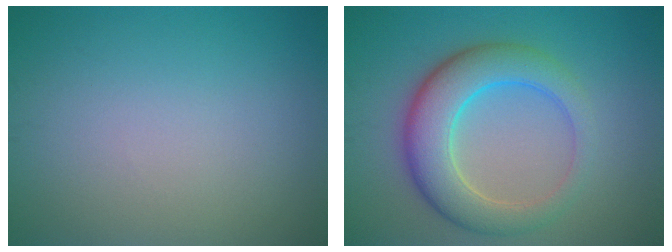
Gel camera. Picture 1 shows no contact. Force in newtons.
{"total": 6.7, "press": 6.7, "slide": 0.2}